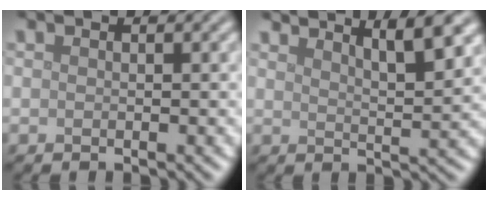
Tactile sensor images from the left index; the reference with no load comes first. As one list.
[{"total": 5.1, "force": [3.9, 1.1, 3.1], "torque": [-0.033, 0.012, 0.048]}]